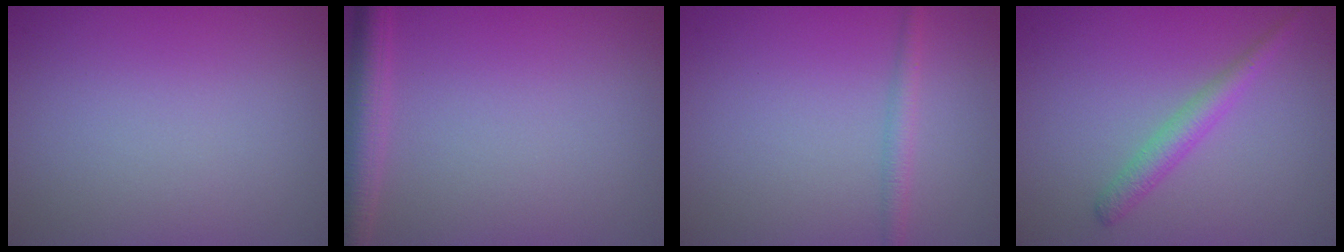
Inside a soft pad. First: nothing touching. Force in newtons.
{"total": 3.2, "press": 3.2, "slide": 0.2}
{"total": 1.7, "press": 1.7, "slide": 0.0}
{"total": 2.2, "press": 2.2, "slide": 0.0}